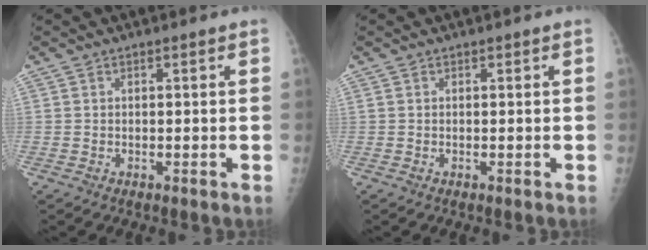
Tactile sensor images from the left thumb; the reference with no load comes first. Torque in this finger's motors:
{"motor_torque": [0.00, 0.00, -0.07, -0.07, 0.00]}